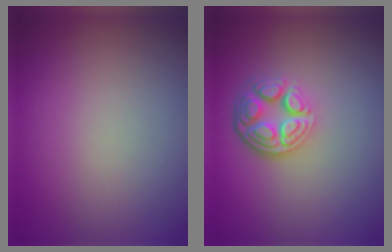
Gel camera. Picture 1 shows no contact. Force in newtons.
{"total": 4.6, "press": 3.5, "slide": 3.1}